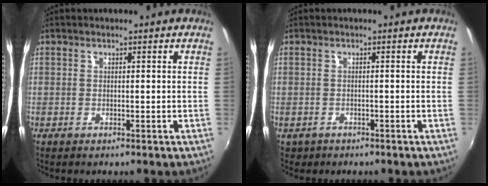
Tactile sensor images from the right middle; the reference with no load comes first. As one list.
[{"total": 2.1, "force": [-1.1, 1.6, 0.7], "torque": [-0.020, -0.004, -0.013]}]